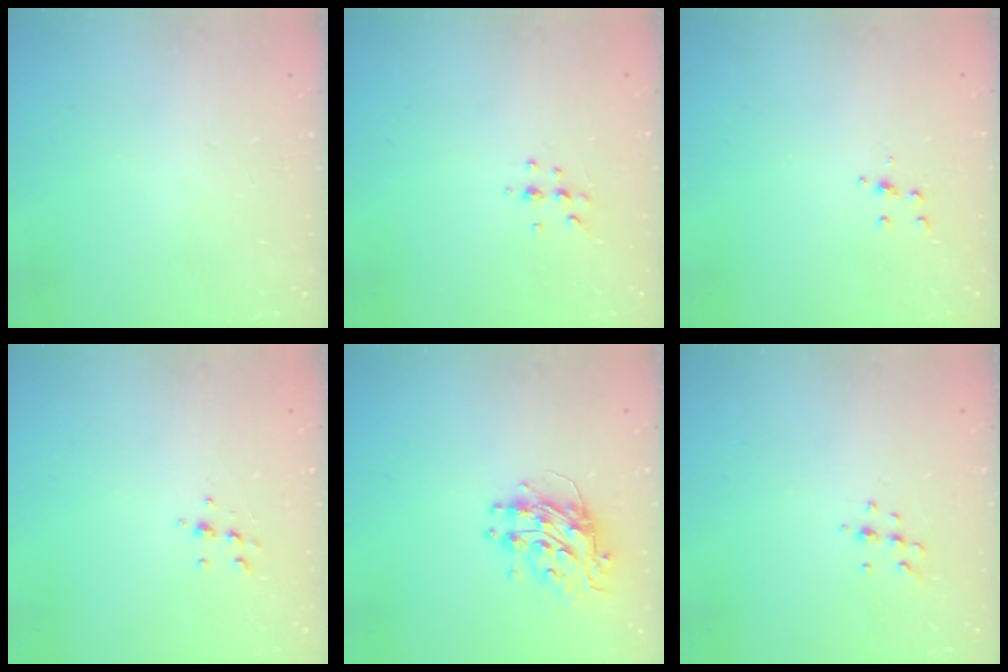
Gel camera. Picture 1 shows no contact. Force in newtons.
{"total": 5.1, "press": 4.9, "slide": 1.4}
{"total": 3.3, "press": 3.3, "slide": 0.4}
{"total": 5.8, "press": 5.8, "slide": 0.6}
{"total": 9.8, "press": 9.8, "slide": 1.1}
{"total": 5.7, "press": 5.6, "slide": 1.0}